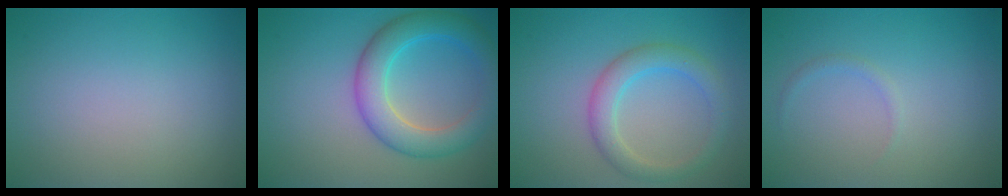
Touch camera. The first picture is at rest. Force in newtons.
{"total": 5.6, "press": 5.6, "slide": 0.1}
{"total": 3.4, "press": 3.4, "slide": 0.1}
{"total": 0.7, "press": 0.7, "slide": 0.1}